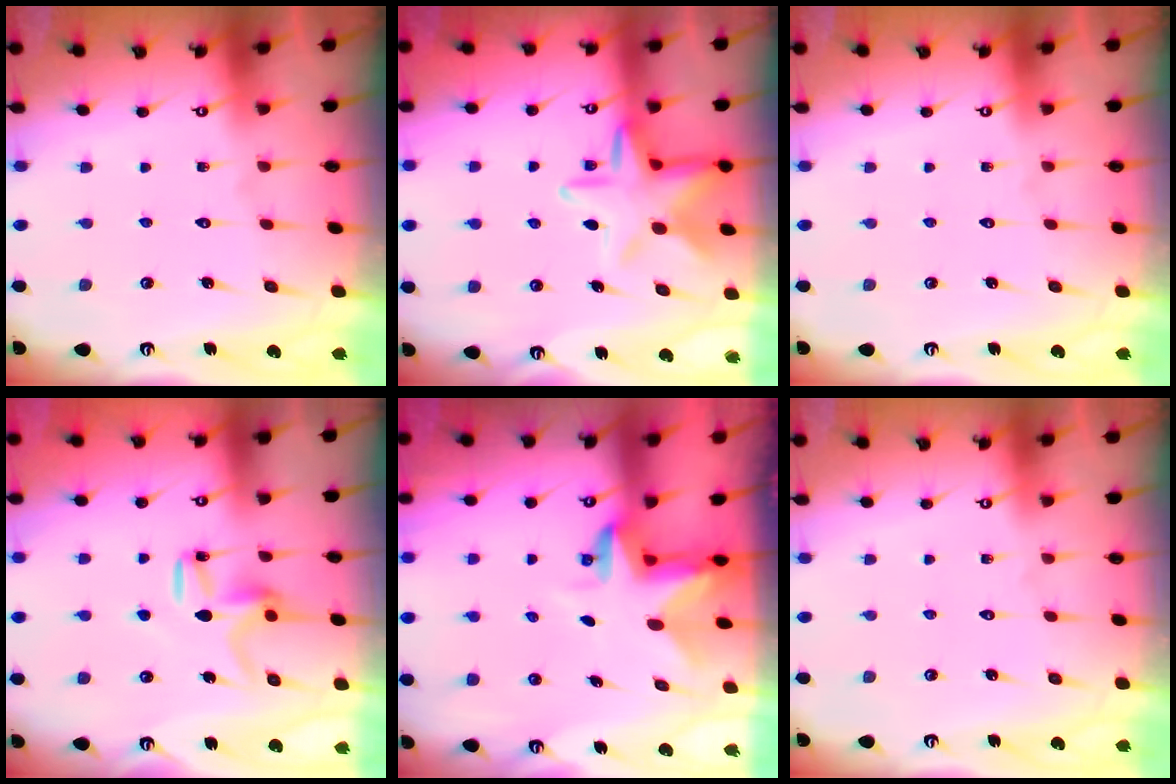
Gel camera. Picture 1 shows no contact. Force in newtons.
{"total": 12.3, "press": 12.2, "slide": 1.3}
{"total": 0.0}
{"total": 9.4, "press": 9.4, "slide": 0.4}
{"total": 3.1, "press": 3.1, "slide": 0.4}
{"total": 0.0}